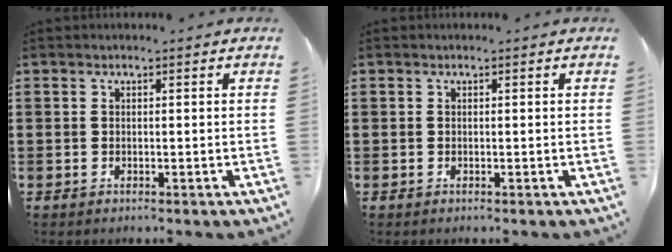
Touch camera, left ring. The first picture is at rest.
{"total": 0.0}